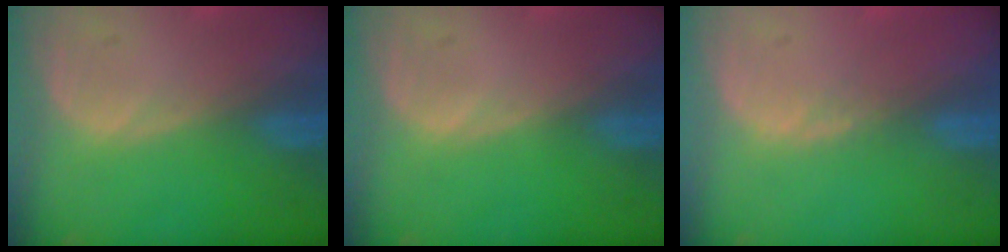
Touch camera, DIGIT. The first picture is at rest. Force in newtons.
{"total": 0.0}
{"total": 0.8, "press": 0.8, "slide": 0.3}